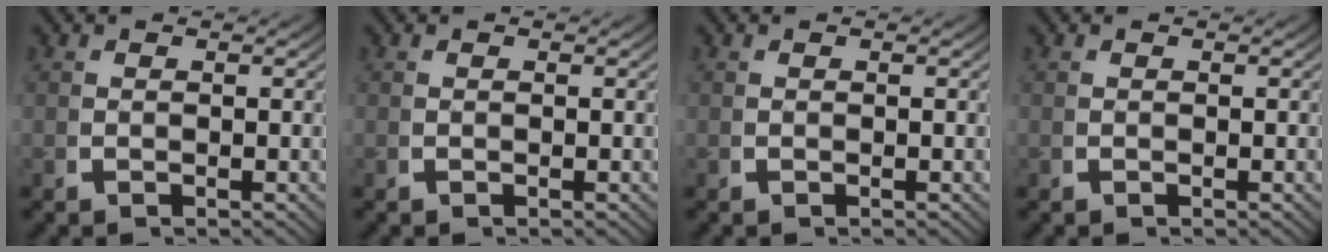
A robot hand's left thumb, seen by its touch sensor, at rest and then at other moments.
{"total": 0.0}
{"total": 0.0}
{"total": 0.0}